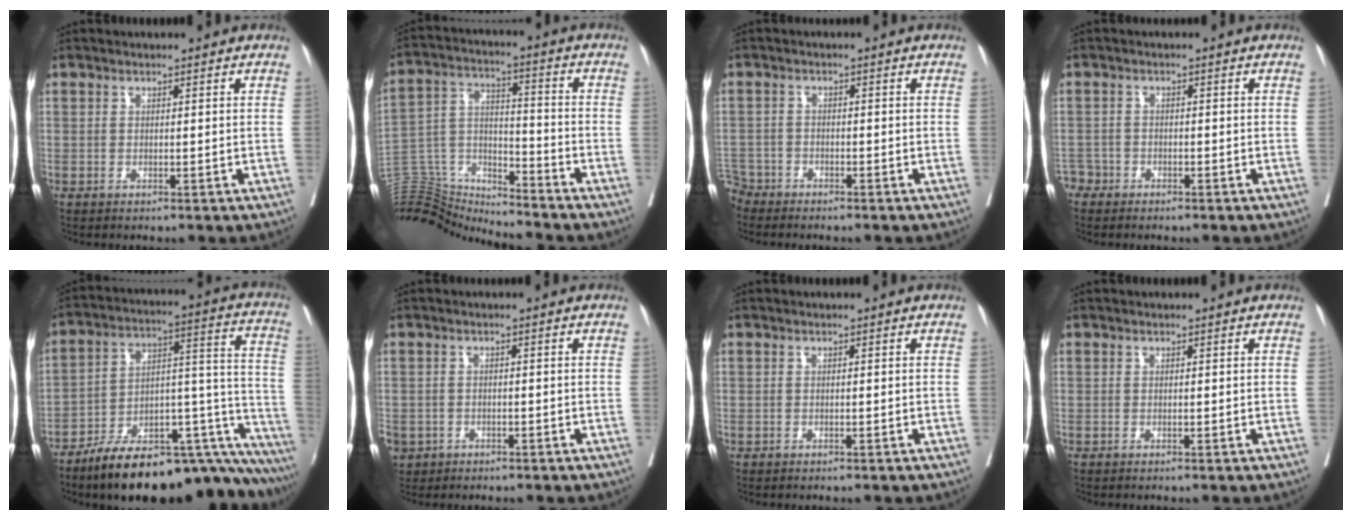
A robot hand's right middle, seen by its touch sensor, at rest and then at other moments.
{"total": 14.4, "force": [-14.3, 1.7, 1.4], "torque": [-0.038, 0.055, -0.257]}
{"total": 4.0, "force": [-3.6, 1.5, -0.7], "torque": [0.011, -0.003, -0.075]}
{"total": 2.0, "force": [-1.6, 1.2, -0.4], "torque": [-0.001, 0.006, -0.031]}
{"total": 25.4, "force": [-19.3, 5.4, 15.6], "torque": [-0.135, 0.045, -0.280]}
{"total": 6.1, "force": [-3.1, 4.9, 1.9], "torque": [-0.063, -0.003, -0.045]}
{"total": 0.0}
{"total": 0.0}